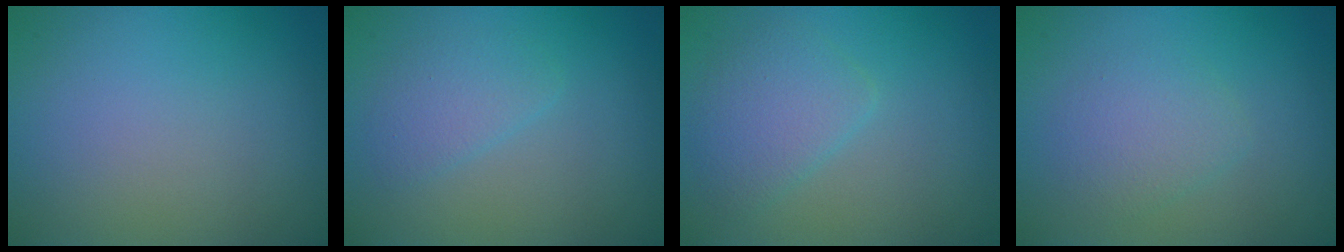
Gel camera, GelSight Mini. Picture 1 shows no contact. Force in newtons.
{"total": 1.8, "press": 1.8, "slide": 0.1}
{"total": 2.9, "press": 2.9, "slide": 0.0}
{"total": 2.3, "press": 2.3, "slide": 0.1}